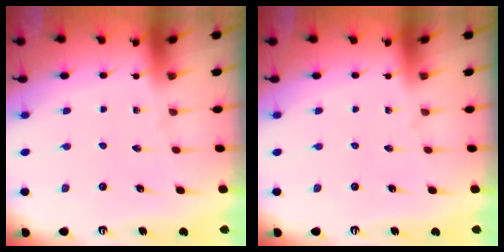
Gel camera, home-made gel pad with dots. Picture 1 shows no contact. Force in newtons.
{"total": 0.0}